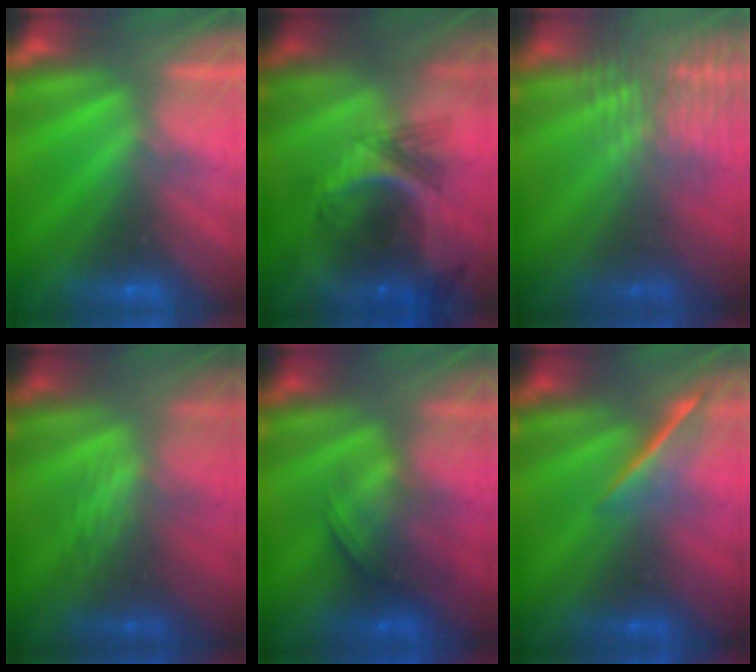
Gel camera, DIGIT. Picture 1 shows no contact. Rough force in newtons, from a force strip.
{"total": 8.2}
{"total": 3.2}
{"total": 2.4}
{"total": 1.8}
{"total": 1.6}